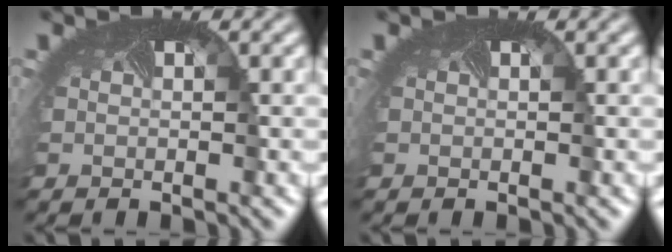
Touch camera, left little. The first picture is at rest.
{"total": 0.0}